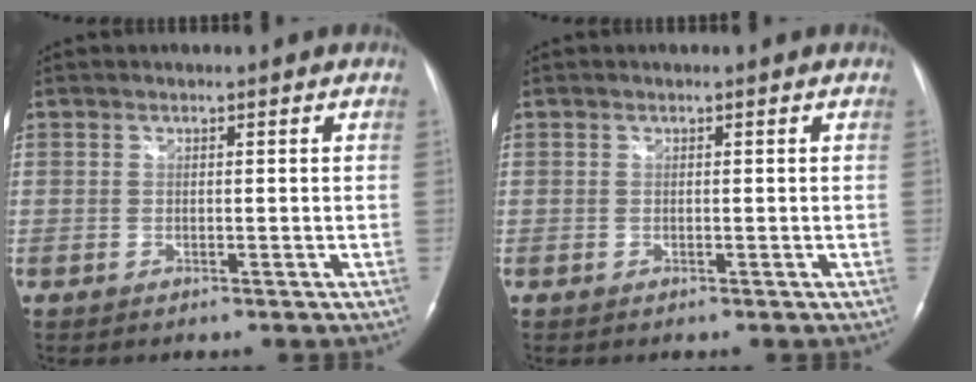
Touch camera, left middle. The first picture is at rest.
{"total": 0.0}